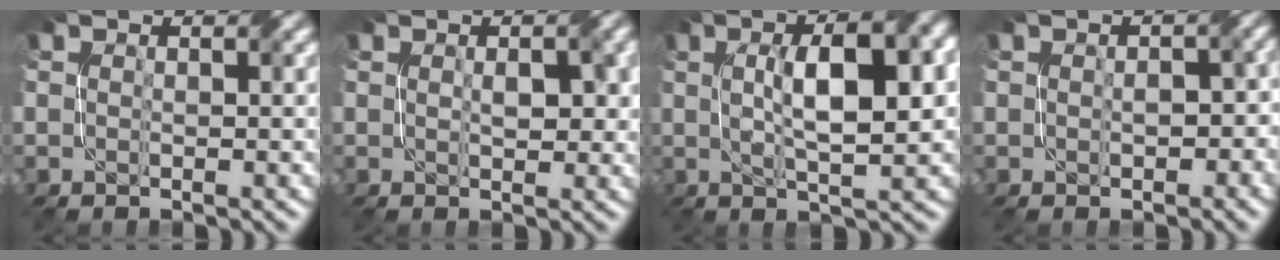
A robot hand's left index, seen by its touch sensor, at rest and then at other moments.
{"total": 2.4, "force": [0.6, 1.2, 2.0], "torque": [-0.029, 0.005, 0.017]}
{"total": 9.0, "force": [2.0, 2.5, 8.4], "torque": [-0.118, 0.017, 0.035]}
{"total": 3.0, "force": [-0.3, 2.2, 1.9], "torque": [0.000, 0.009, 0.014]}